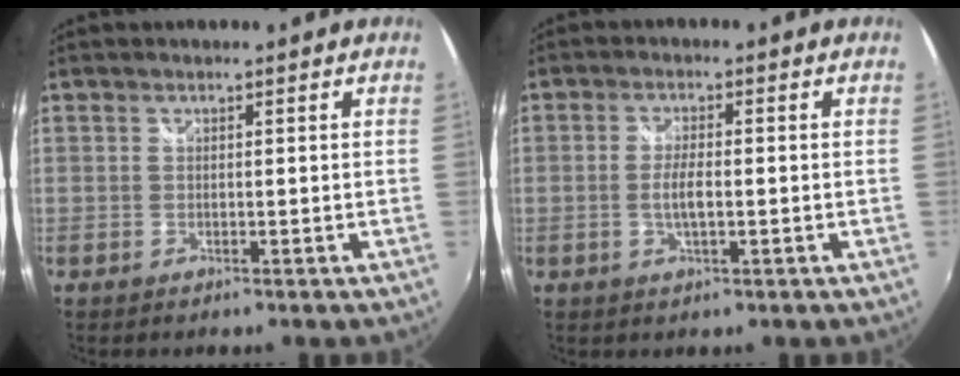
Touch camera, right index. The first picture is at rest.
{"total": 3.7, "force": [-0.7, 0.9, 3.5], "torque": [-0.067, -0.002, -0.014]}